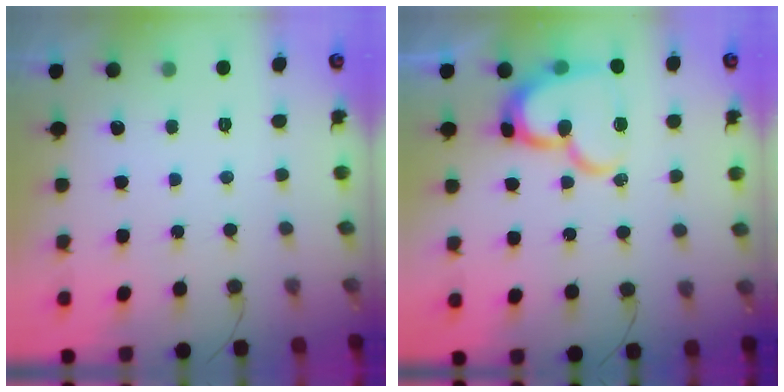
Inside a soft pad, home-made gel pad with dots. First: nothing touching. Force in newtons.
{"total": 17.0, "press": 17.0, "slide": 1.4}